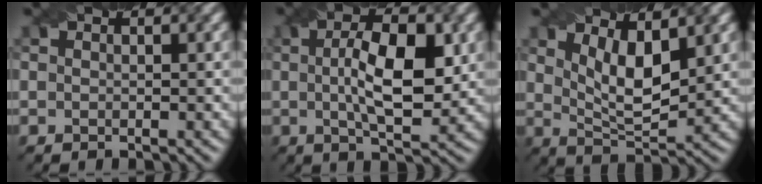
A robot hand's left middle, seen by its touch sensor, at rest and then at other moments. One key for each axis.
{"total": 7.6, "fx": 0.9, "fy": 2.7, "fz": 7.1, "tx": -0.118, "ty": 0.006, "tz": 0.012}
{"total": 5.0, "fx": 2.0, "fy": 1.8, "fz": 4.1, "tx": -0.080, "ty": -0.012, "tz": 0.040}